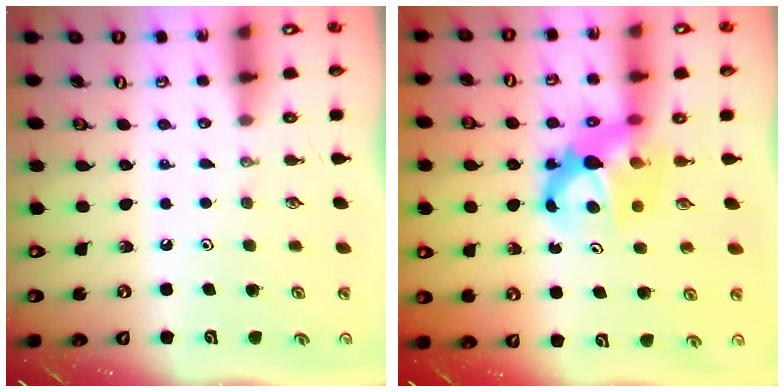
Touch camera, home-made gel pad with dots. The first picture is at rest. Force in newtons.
{"total": 7.1, "press": 7.1, "slide": 0.5}